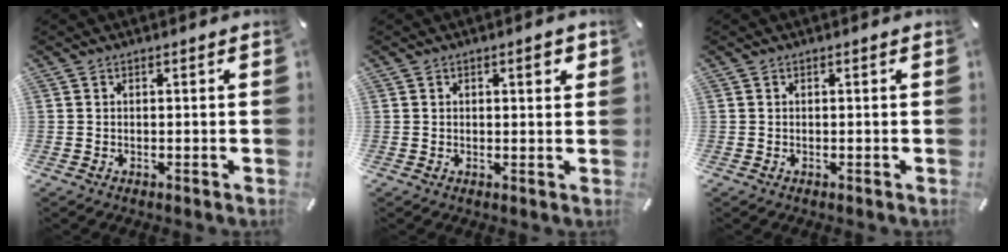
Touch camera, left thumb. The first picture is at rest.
{"total": 3.1, "force": [1.5, 1.1, 2.4], "torque": [-0.035, -0.002, 0.021]}
{"total": 0.0}